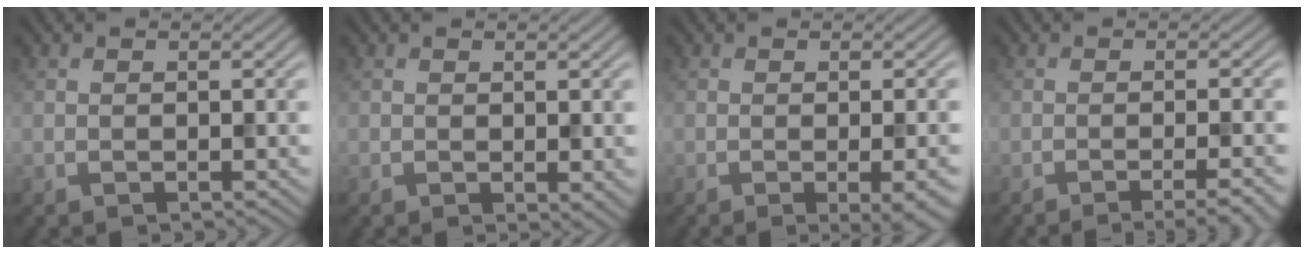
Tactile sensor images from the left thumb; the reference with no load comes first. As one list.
[{"total": 1.3, "force": [0.1, 0.7, 1.1], "torque": [-0.015, -0.005, 0.005]}, {"total": 5.5, "force": [-1.9, 1.5, 5.0], "torque": [-0.061, -0.003, -0.017]}, {"total": 4.8, "force": [-2.4, 0.9, 4.0], "torque": [-0.049, 0.009, -0.042]}]